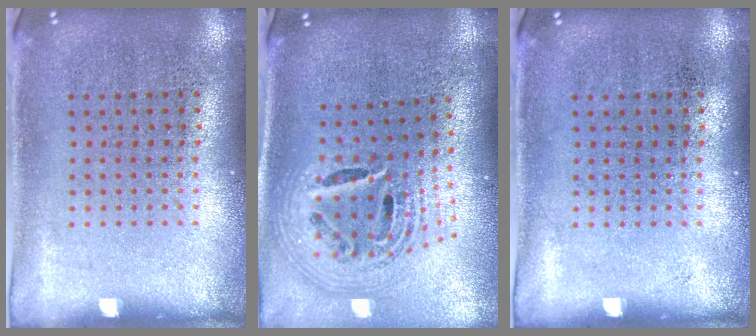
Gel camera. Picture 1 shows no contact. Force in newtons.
{"total": 2.7, "press": 1.9, "slide": 1.9}
{"total": 0.0}